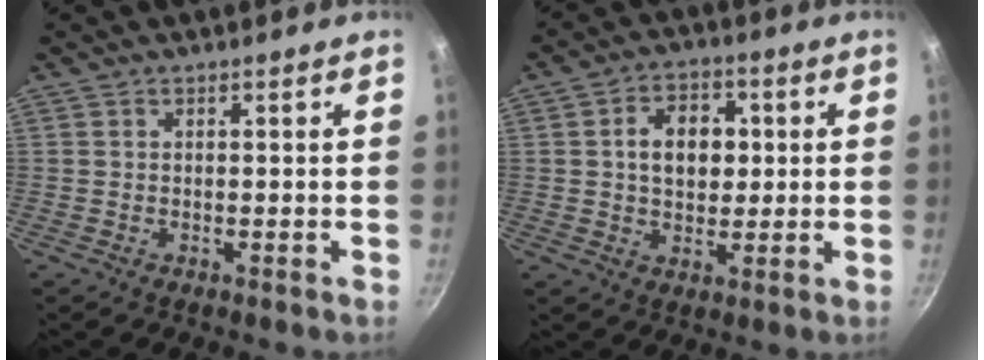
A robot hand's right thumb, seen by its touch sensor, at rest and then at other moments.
{"total": 9.1, "force": [1.2, 6.6, 6.2], "torque": [-0.068, 0.009, 0.015]}